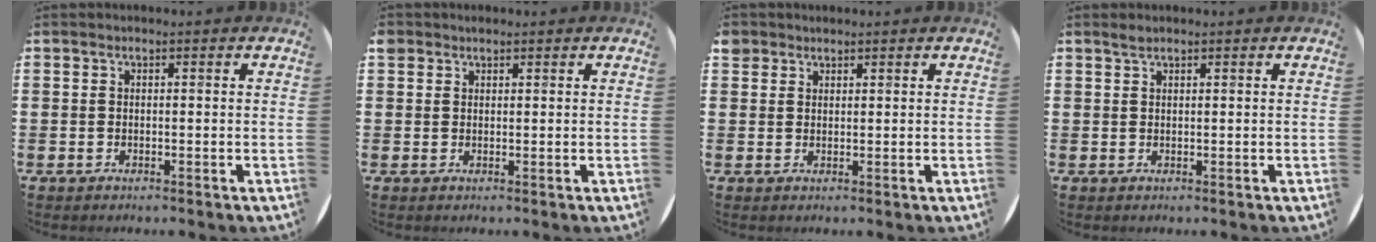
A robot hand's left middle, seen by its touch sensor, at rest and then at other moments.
{"total": 1.1, "force": [0.9, 0.6, 0.0], "torque": [0.007, 0.000, 0.016]}
{"total": 1.7, "force": [1.4, 0.9, 0.0], "torque": [-0.001, 0.005, 0.029]}
{"total": 0.8, "force": [0.8, 0.1, 0.3], "torque": [-0.006, 0.001, 0.014]}